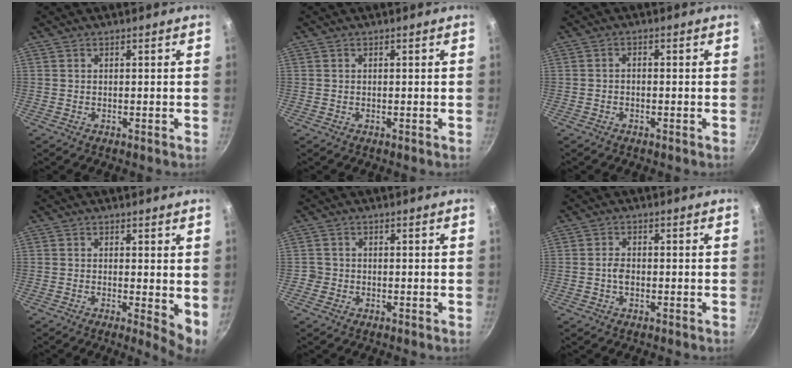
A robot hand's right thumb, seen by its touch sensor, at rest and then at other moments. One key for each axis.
{"total": 0.0}
{"total": 1.1, "fx": -0.6, "fy": 0.6, "fz": 0.7, "tx": -0.012, "ty": 0.009, "tz": -0.012}
{"total": 5.0, "fx": 0.1, "fy": 1.4, "fz": 4.8, "tx": -0.065, "ty": -0.014, "tz": 0.000}
{"total": 1.6, "fx": -0.6, "fy": 1.4, "fz": 0.1, "tx": 0.006, "ty": 0.009, "tz": -0.010}
{"total": 2.2, "fx": -0.5, "fy": 1.5, "fz": 1.6, "tx": -0.027, "ty": 0.008, "tz": -0.011}